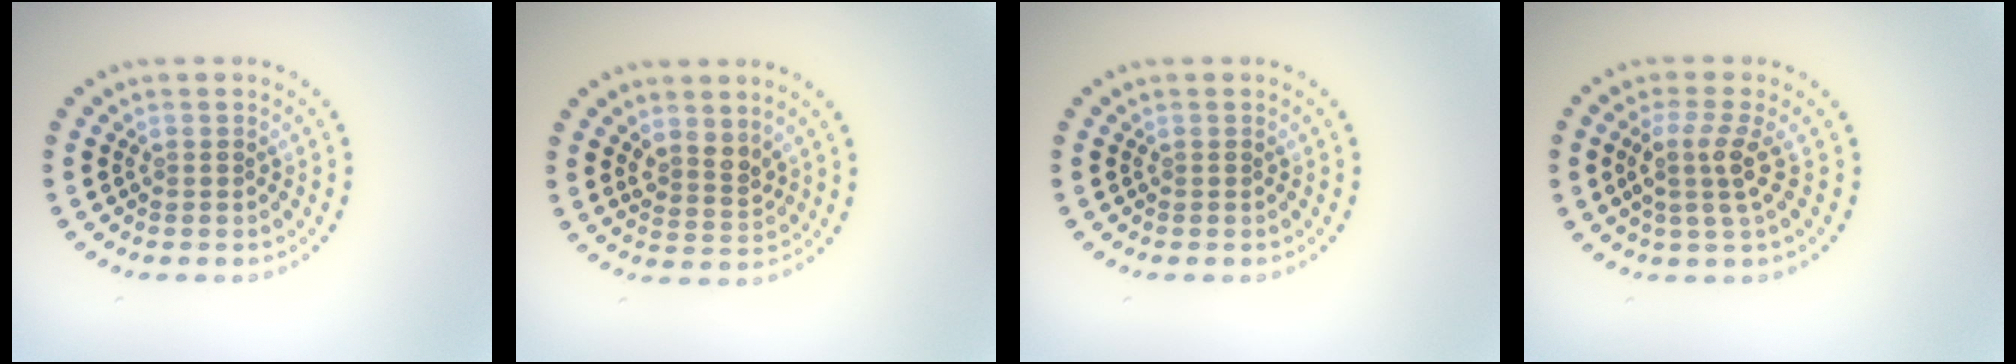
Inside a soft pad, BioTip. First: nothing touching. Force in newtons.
{"total": 2.1, "press": 1.7, "slide": 1.2}
{"total": 0.0}
{"total": 2.9, "press": 2.2, "slide": 1.8}